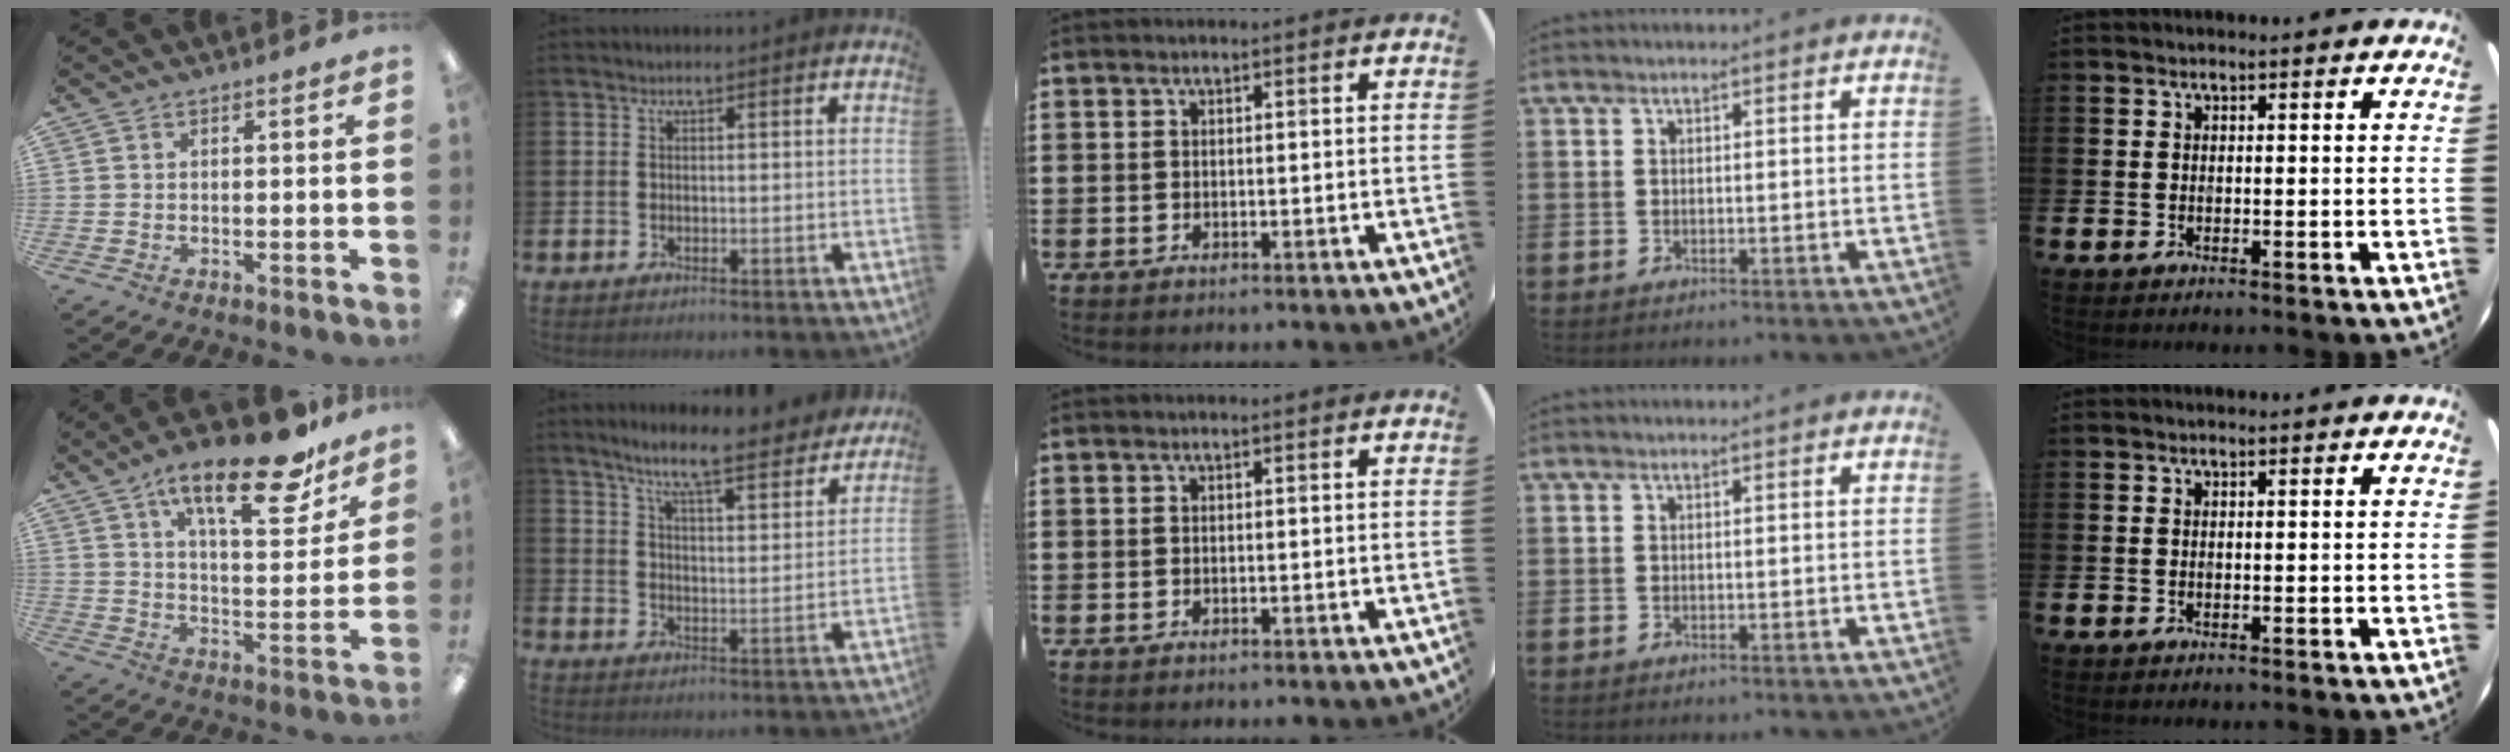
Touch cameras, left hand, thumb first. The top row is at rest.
{"thumb": {"total": 20.5, "force": [13.3, 7.0, 14.0], "torque": [-0.207, -0.074, 0.212]}, "index": {"total": 8.3, "force": [7.5, 0.8, 3.6], "torque": [-0.078, -0.046, 0.125]}}